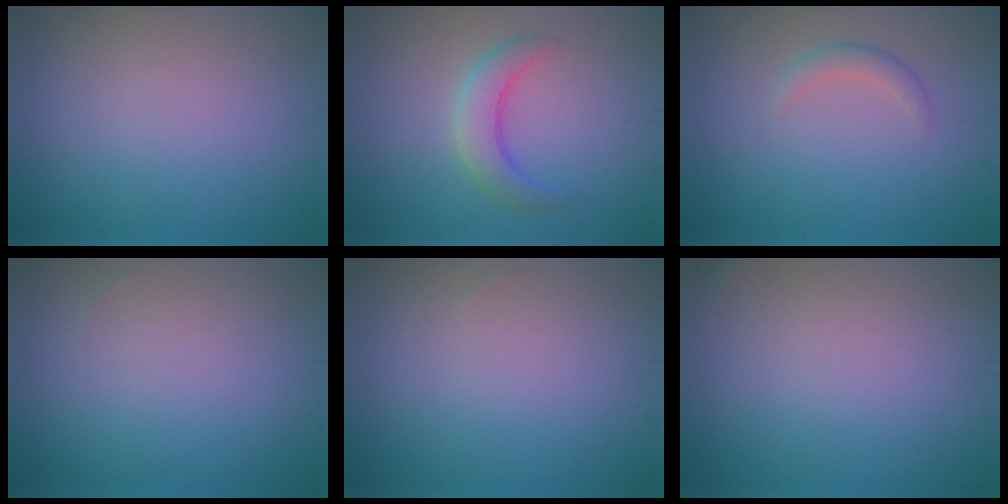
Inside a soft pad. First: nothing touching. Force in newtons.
{"total": 3.0, "press": 3.0, "slide": 0.2}
{"total": 1.3, "press": 1.3, "slide": 0.1}
{"total": 0.0}
{"total": 0.0}
{"total": 0.6, "press": 0.6, "slide": 0.1}